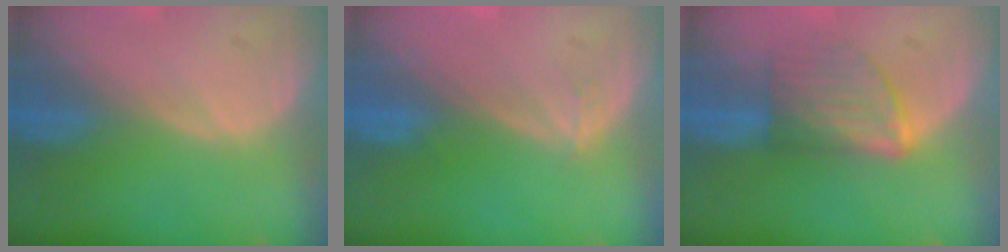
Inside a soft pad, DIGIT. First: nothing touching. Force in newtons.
{"total": 0.9, "press": 0.8, "slide": 0.2}
{"total": 5.9, "press": 5.8, "slide": 1.4}